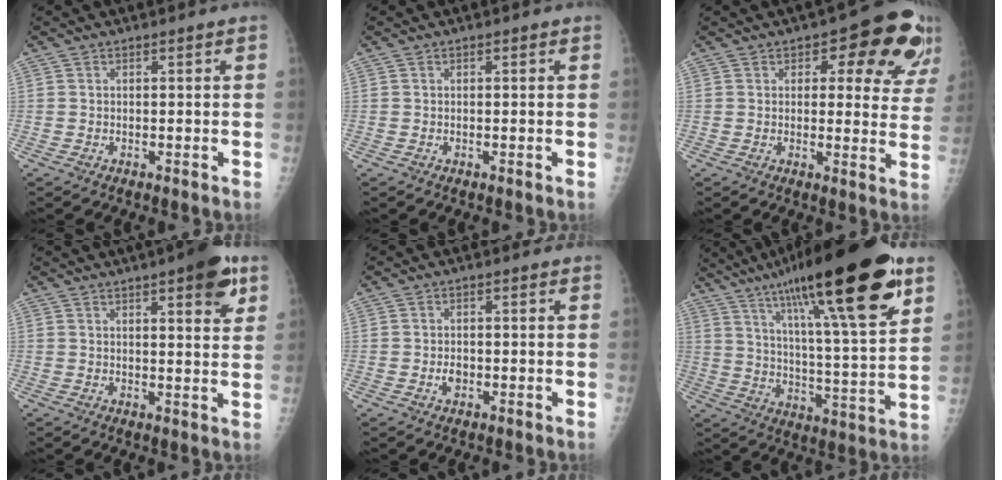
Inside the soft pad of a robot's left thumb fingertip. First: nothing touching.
{"total": 0.0}
{"total": 13.8, "force": [7.2, 6.7, 9.7], "torque": [-0.063, -0.030, 0.076]}
{"total": 9.0, "force": [4.8, 2.6, 7.1], "torque": [-0.075, -0.016, 0.056]}
{"total": 2.1, "force": [-0.6, 1.6, 1.3], "torque": [-0.012, 0.003, -0.009]}
{"total": 28.6, "force": [16.5, 5.0, 22.8], "torque": [-0.357, -0.040, 0.265]}